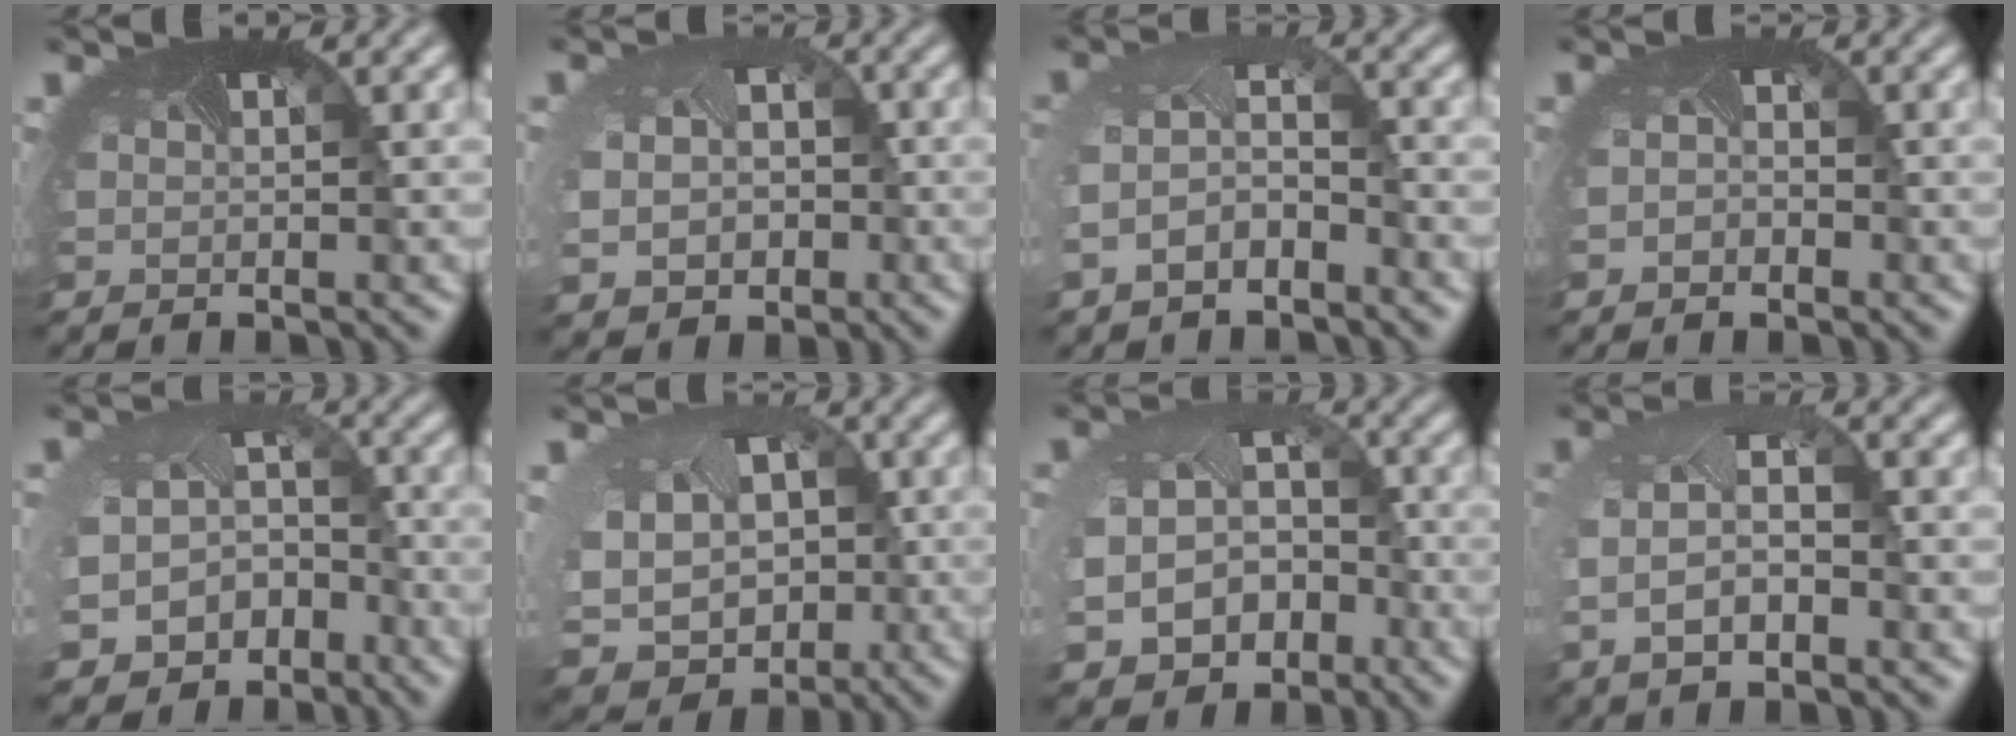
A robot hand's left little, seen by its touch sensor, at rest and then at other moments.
{"total": 6.8, "force": [-1.3, 5.5, 3.8], "torque": [-0.074, -0.038, -0.008]}
{"total": 3.3, "force": [-2.1, 1.7, 1.9], "torque": [-0.060, -0.008, -0.048]}
{"total": 0.8, "force": [-0.5, 0.5, 0.3], "torque": [-0.008, -0.006, -0.010]}
{"total": 8.1, "force": [-4.6, 6.0, 2.8], "torque": [-0.065, -0.039, -0.055]}
{"total": 8.8, "force": [-1.3, 7.5, 4.5], "torque": [-0.101, -0.038, -0.010]}
{"total": 8.5, "force": [-3.0, 6.7, 4.3], "torque": [-0.097, -0.047, -0.025]}
{"total": 5.2, "force": [0.1, 2.5, 4.5], "torque": [-0.103, 0.000, -0.001]}